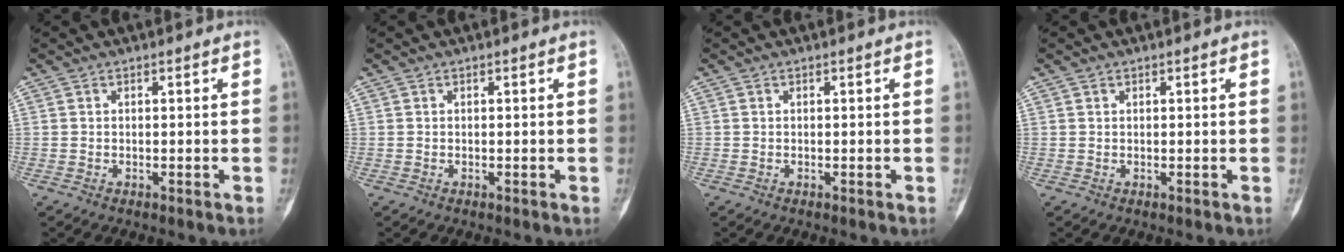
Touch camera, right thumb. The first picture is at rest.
{"total": 0.0}
{"total": 0.0}
{"total": 0.0}